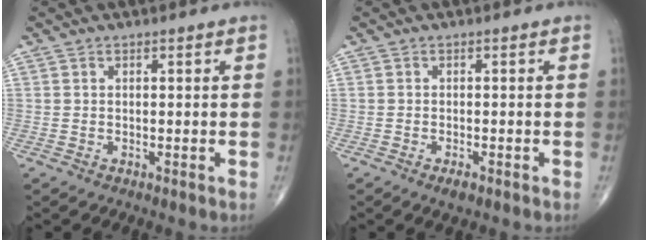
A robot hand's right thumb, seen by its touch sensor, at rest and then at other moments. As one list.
[{"total": 1.7, "force": [-1.0, 0.7, 1.2], "torque": [-0.022, 0.000, -0.017]}]